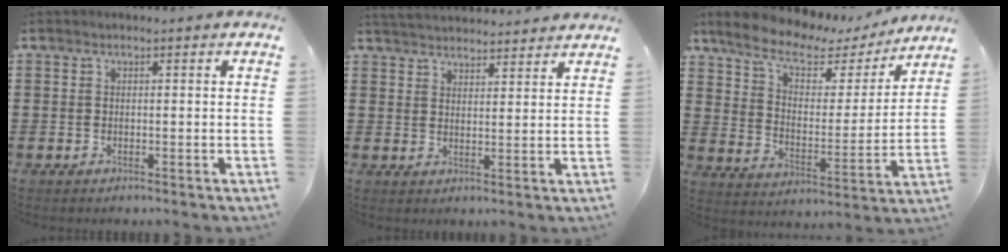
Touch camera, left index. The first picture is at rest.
{"total": 3.7, "force": [3.7, 0.2, 0.1], "torque": [-0.014, -0.015, 0.068]}
{"total": 8.8, "force": [6.5, 3.7, 4.7], "torque": [-0.112, -0.030, 0.110]}